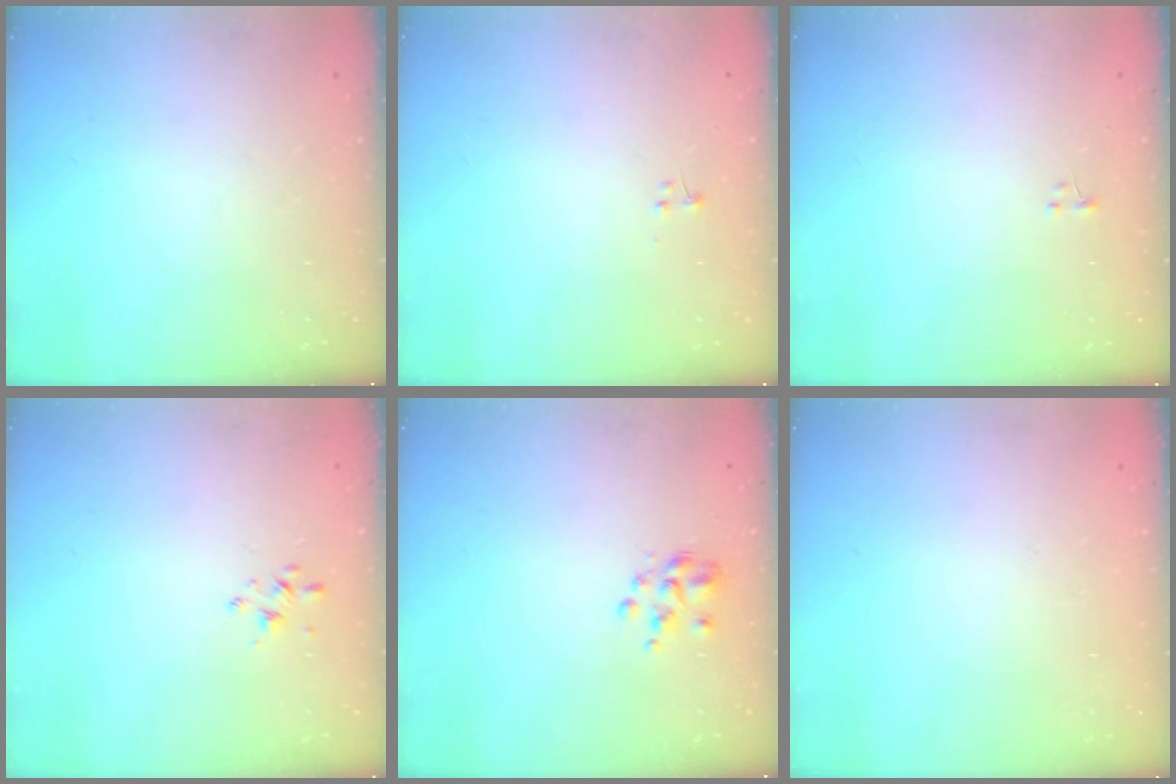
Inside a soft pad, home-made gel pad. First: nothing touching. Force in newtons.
{"total": 0.6, "press": 0.6, "slide": 0.3}
{"total": 0.0}
{"total": 2.1, "press": 2.0, "slide": 0.6}
{"total": 2.6, "press": 2.5, "slide": 0.8}
{"total": 1.7, "press": 1.7, "slide": 0.2}